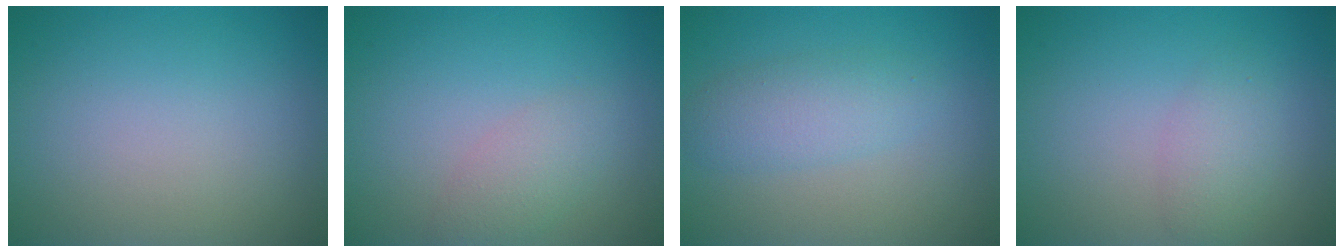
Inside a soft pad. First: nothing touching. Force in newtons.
{"total": 2.1, "press": 2.1, "slide": 0.1}
{"total": 2.8, "press": 2.8, "slide": 0.1}
{"total": 2.1, "press": 2.1, "slide": 0.0}